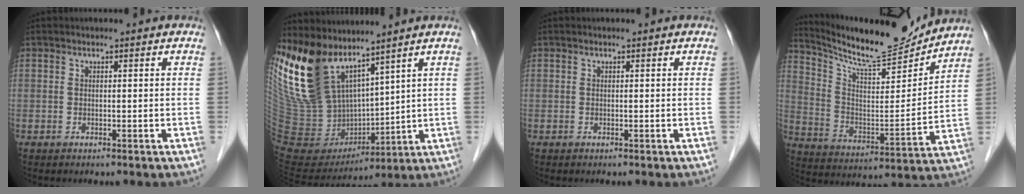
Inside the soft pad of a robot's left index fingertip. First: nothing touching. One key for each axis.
{"total": 17.3, "fx": 12.3, "fy": 7.7, "fz": 9.3, "tx": -0.210, "ty": -0.004, "tz": 0.256}
{"total": 0.0}
{"total": 16.7, "fx": 15.8, "fy": 1.1, "fz": 5.2, "tx": -0.104, "ty": -0.021, "tz": 0.261}